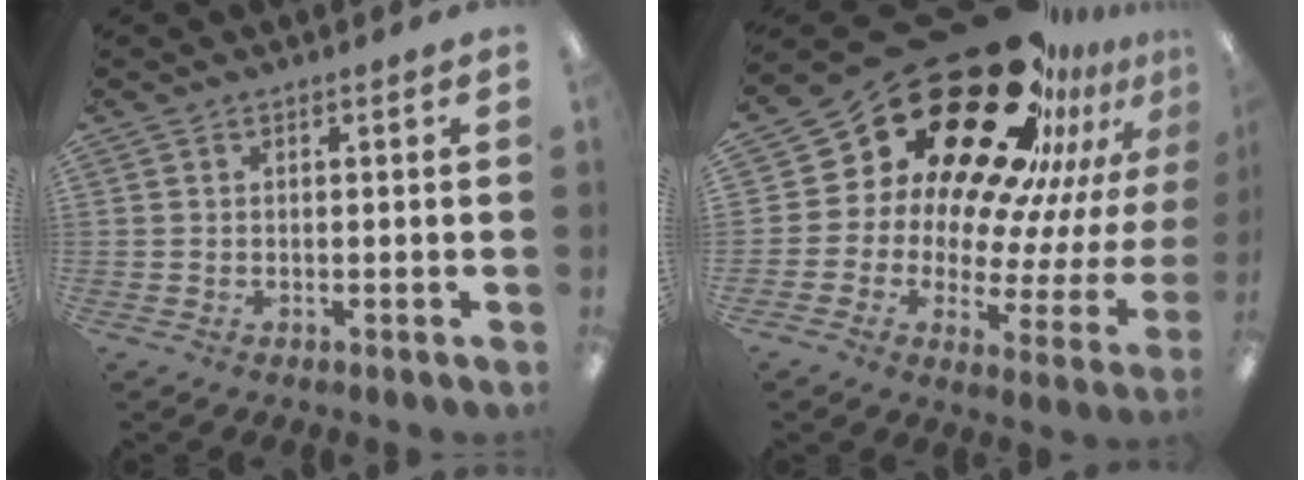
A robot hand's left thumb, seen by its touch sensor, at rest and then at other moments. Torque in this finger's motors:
{"motor_torque": [1.47, 3.54, 1.43, -1.34, 0.09]}